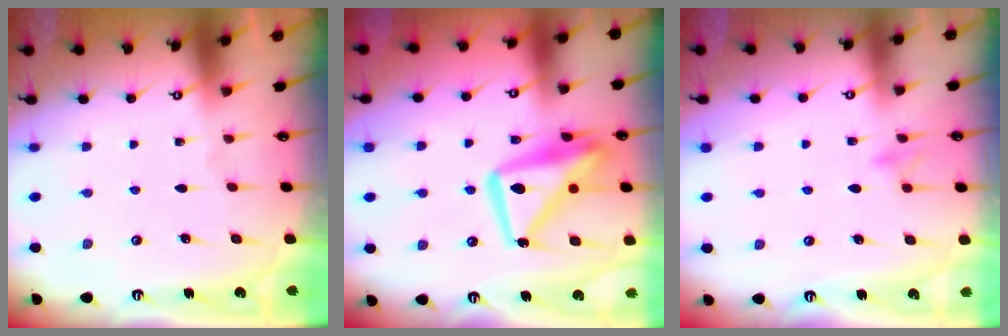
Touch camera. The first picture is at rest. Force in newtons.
{"total": 16.4, "press": 16.3, "slide": 1.8}
{"total": 9.2, "press": 9.1, "slide": 0.9}